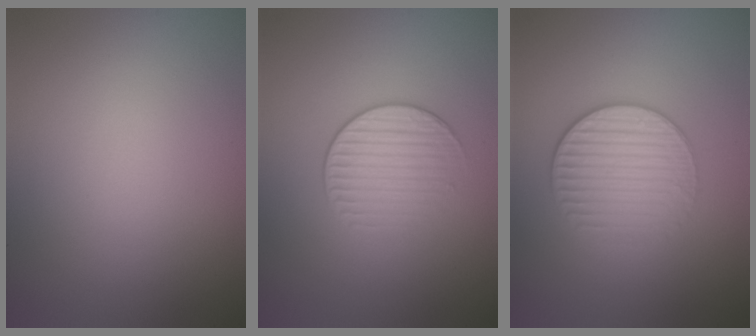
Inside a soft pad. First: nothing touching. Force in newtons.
{"total": 2.0, "press": 1.4, "slide": 1.4}
{"total": 3.1, "press": 2.8, "slide": 1.2}